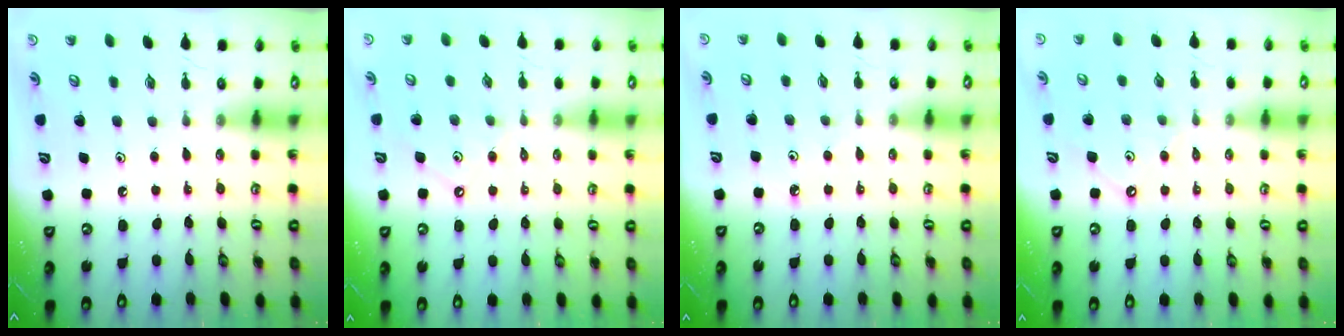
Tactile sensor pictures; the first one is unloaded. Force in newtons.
{"total": 1.9, "press": 1.9, "slide": 0.3}
{"total": 2.6, "press": 2.6, "slide": 0.2}
{"total": 1.8, "press": 1.8, "slide": 0.3}